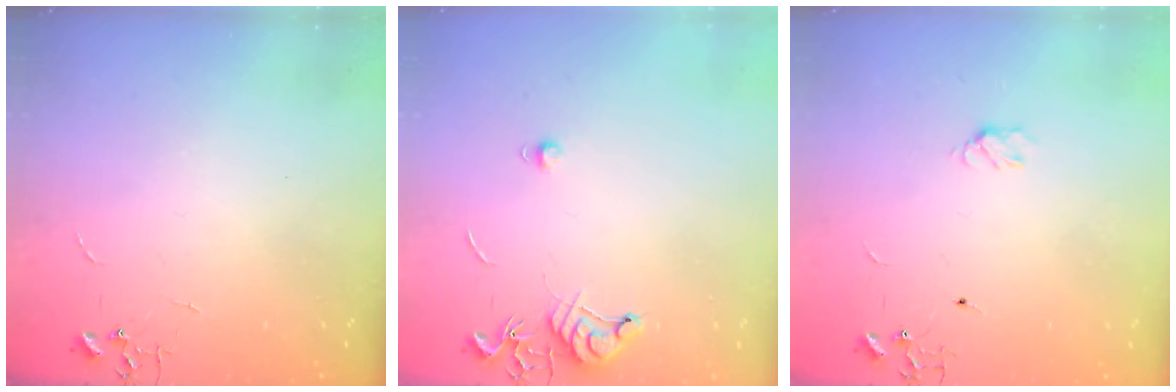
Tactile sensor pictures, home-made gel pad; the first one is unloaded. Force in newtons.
{"total": 7.8, "press": 7.7, "slide": 1.0}
{"total": 3.9, "press": 3.8, "slide": 0.9}